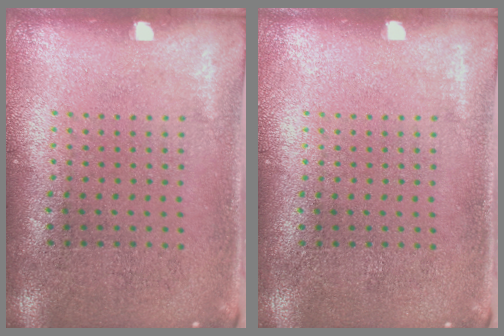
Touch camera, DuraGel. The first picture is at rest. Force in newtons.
{"total": 0.0}